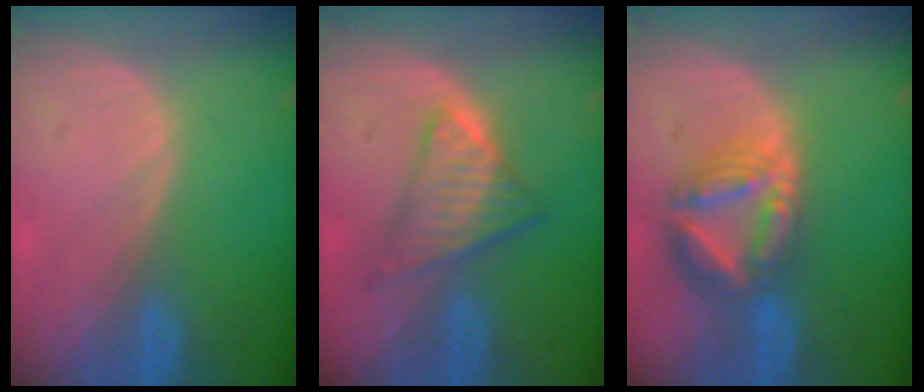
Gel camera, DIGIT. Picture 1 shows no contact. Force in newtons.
{"total": 6.7, "press": 6.0, "slide": 3.0}
{"total": 8.4, "press": 7.3, "slide": 4.1}